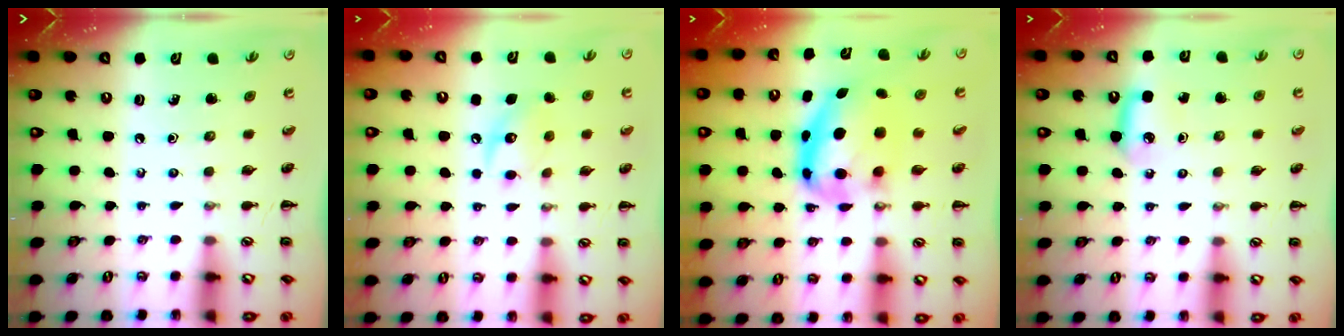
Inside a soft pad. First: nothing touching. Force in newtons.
{"total": 8.6, "press": 8.6, "slide": 1.0}
{"total": 9.9, "press": 9.6, "slide": 2.4}
{"total": 5.6, "press": 5.4, "slide": 1.6}